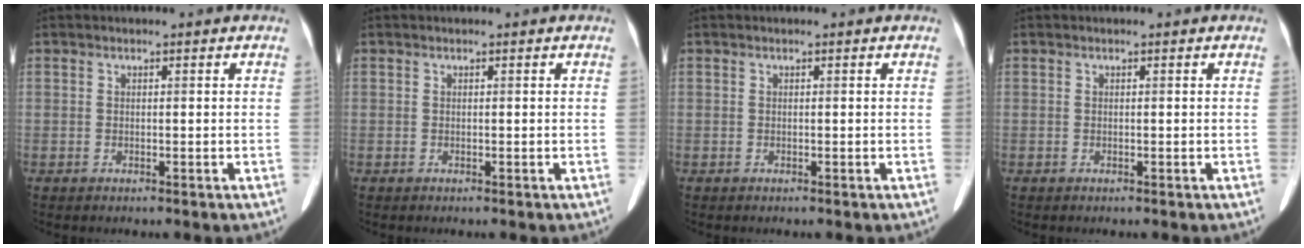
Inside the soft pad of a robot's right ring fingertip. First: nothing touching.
{"total": 0.0}
{"total": 0.0}
{"total": 0.0}